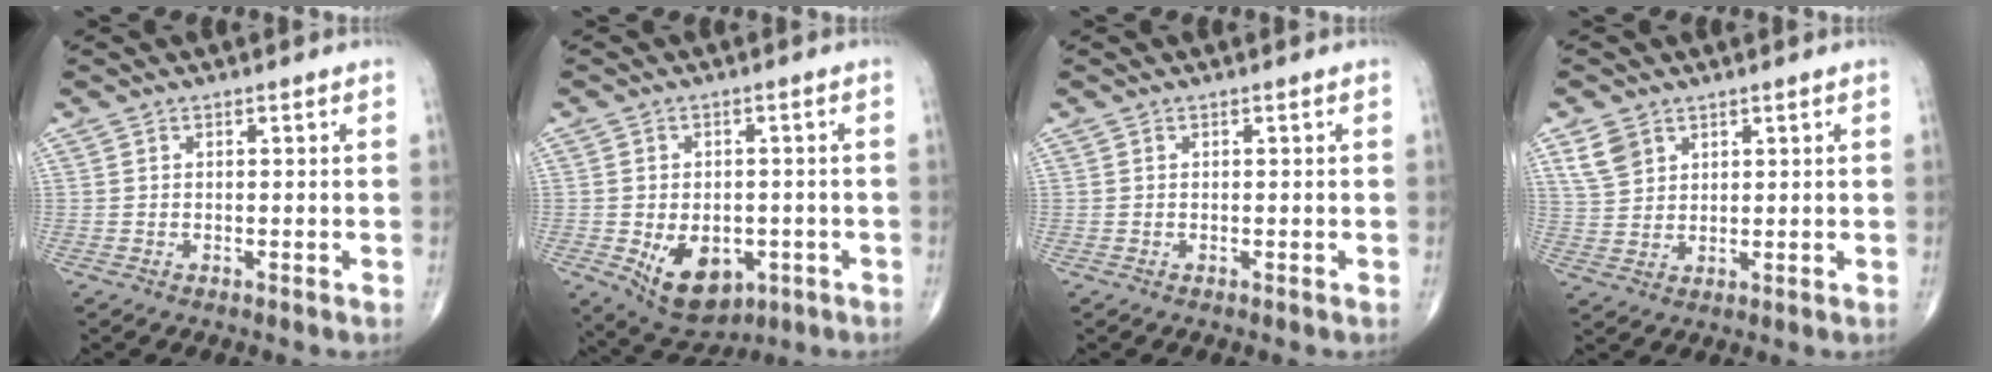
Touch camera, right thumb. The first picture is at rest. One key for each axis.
{"total": 10.9, "fx": -3.6, "fy": 7.2, "fz": 7.3, "tx": -0.090, "ty": 0.005, "tz": -0.038}
{"total": 0.0}
{"total": 5.0, "fx": 2.9, "fy": 3.5, "fz": 2.1, "tx": -0.030, "ty": -0.011, "tz": 0.063}